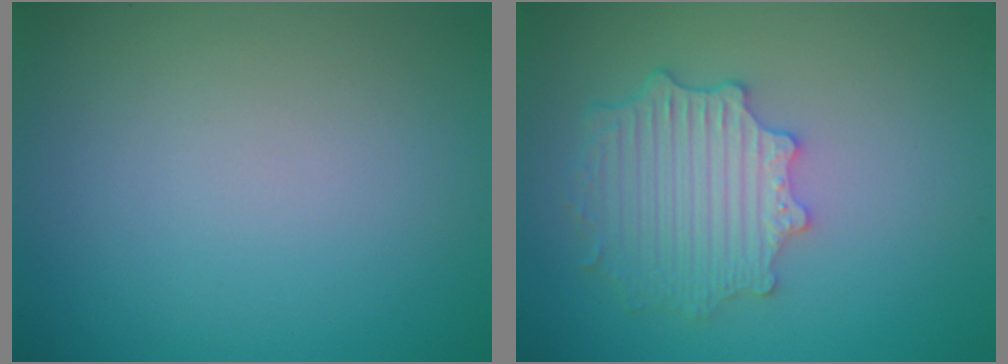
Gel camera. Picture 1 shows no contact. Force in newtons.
{"total": 4.9, "press": 4.0, "slide": 2.8}